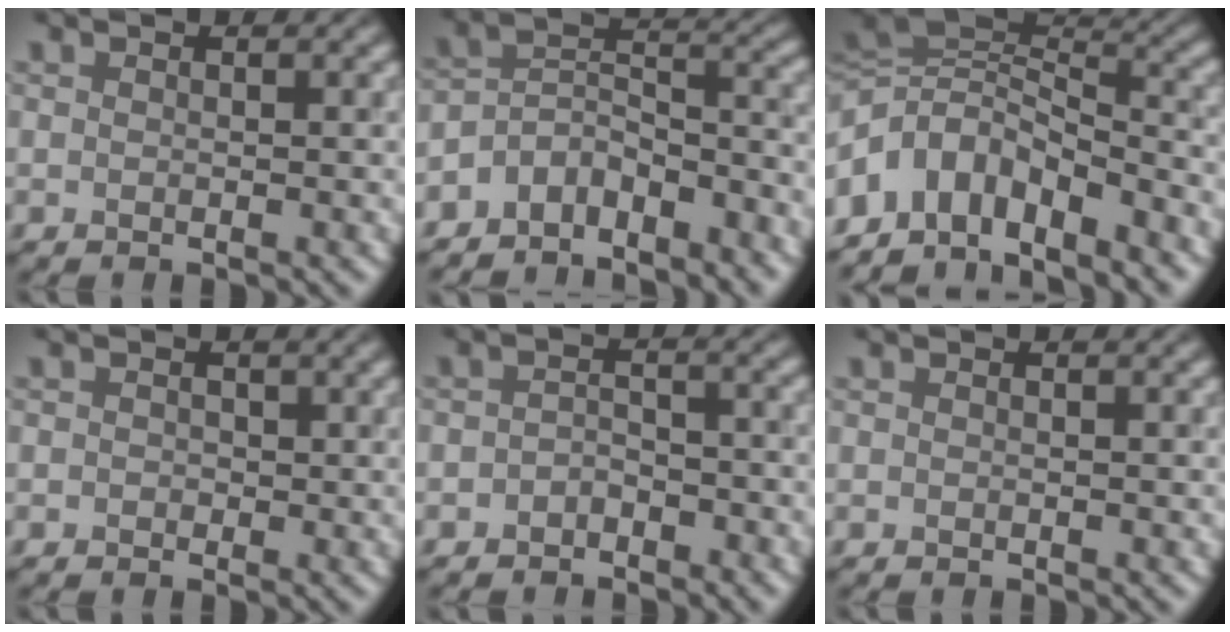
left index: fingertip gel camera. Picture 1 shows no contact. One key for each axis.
{"total": 6.2, "fx": -4.6, "fy": 2.9, "fz": 3.0, "tx": -0.045, "ty": 0.003, "tz": -0.090}
{"total": 9.5, "fx": -5.0, "fy": 5.2, "fz": 6.2, "tx": -0.099, "ty": 0.012, "tz": -0.101}
{"total": 0.6, "fx": 0.1, "fy": 0.6, "fz": 0.2, "tx": 0.000, "ty": -0.003, "tz": -0.001}
{"total": 2.0, "fx": -1.4, "fy": 1.1, "fz": 0.9, "tx": -0.017, "ty": 0.005, "tz": -0.028}
{"total": 0.0}